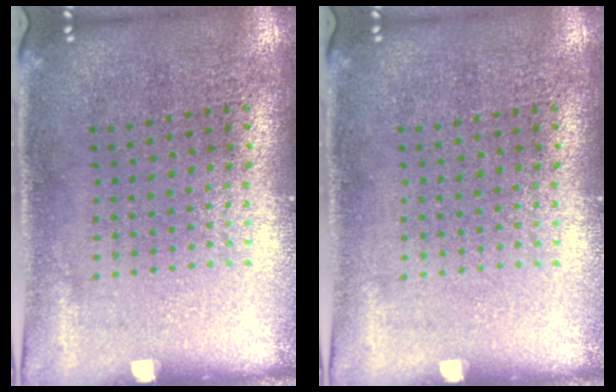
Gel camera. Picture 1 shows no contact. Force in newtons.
{"total": 0.0}